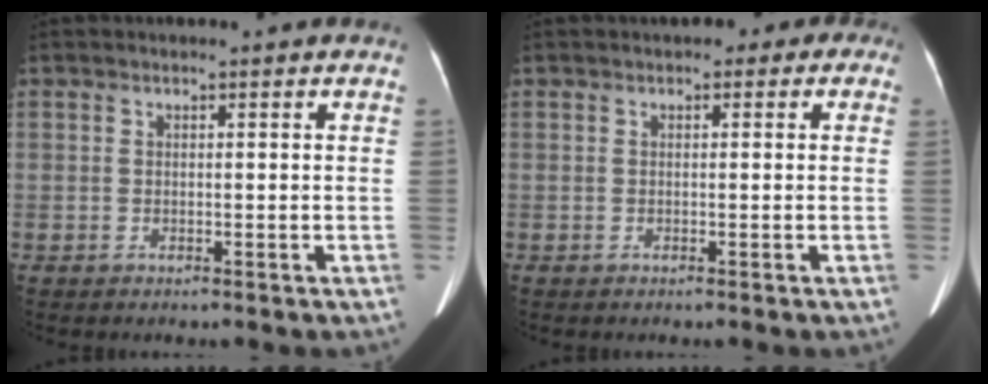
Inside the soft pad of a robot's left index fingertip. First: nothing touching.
{"total": 2.0, "force": [0.3, 1.6, 1.2], "torque": [-0.009, 0.017, -0.007]}